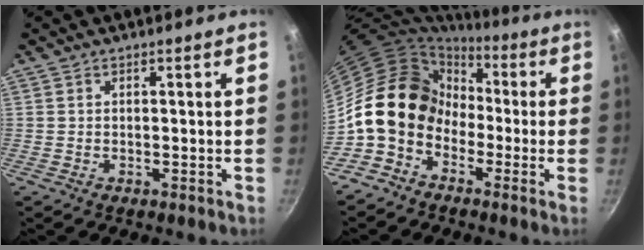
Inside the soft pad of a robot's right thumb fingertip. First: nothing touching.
{"total": 13.4, "force": [-2.2, 10.7, 7.7], "torque": [-0.087, 0.042, -0.055]}